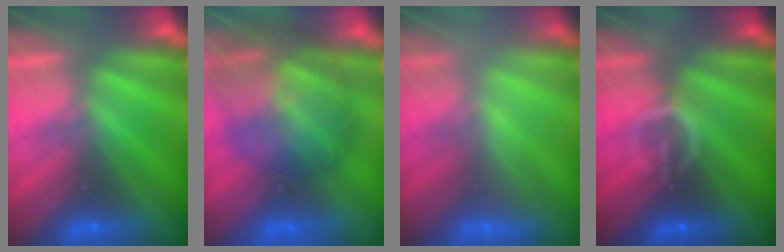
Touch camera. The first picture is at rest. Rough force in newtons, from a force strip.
{"total": 7.4}
{"total": 2.2}
{"total": 3.3}